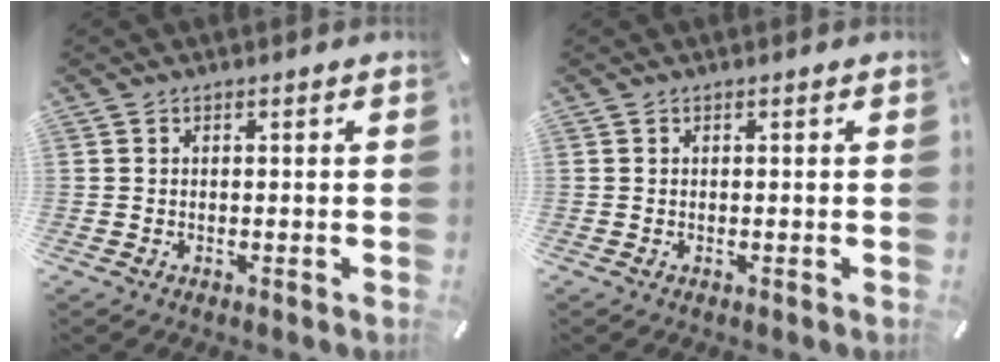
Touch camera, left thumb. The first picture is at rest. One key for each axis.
{"total": 0.0}